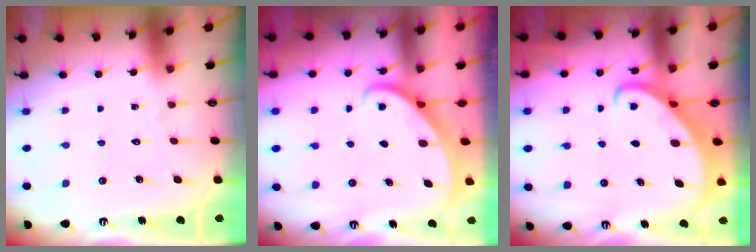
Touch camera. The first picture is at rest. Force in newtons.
{"total": 2.0, "press": 2.0, "slide": 0.2}
{"total": 2.2, "press": 2.2, "slide": 0.3}